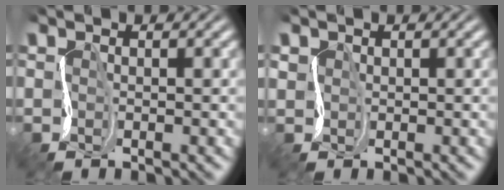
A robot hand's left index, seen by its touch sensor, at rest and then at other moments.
{"total": 1.0, "force": [0.4, 0.9, 0.0], "torque": [-0.007, -0.001, 0.006]}